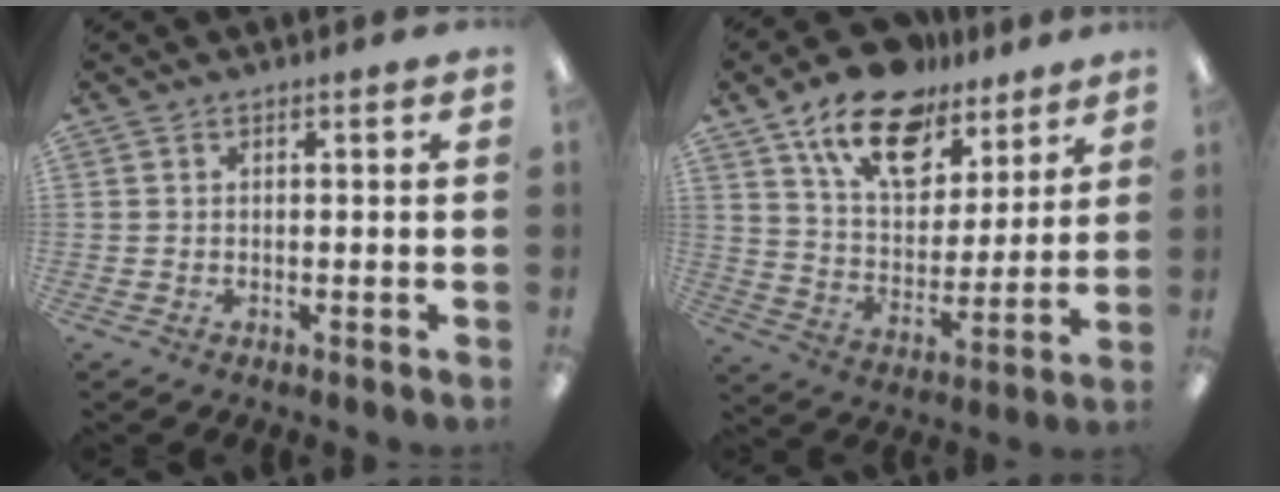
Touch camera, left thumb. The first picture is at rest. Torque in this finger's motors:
{"motor_torque": [0.18, 0.16, 1.41, -1.36, 0.24]}